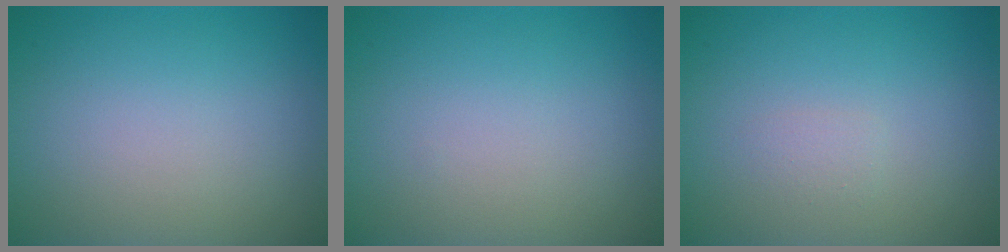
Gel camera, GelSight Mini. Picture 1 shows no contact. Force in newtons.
{"total": 0.0}
{"total": 0.7, "press": 0.7, "slide": 0.1}